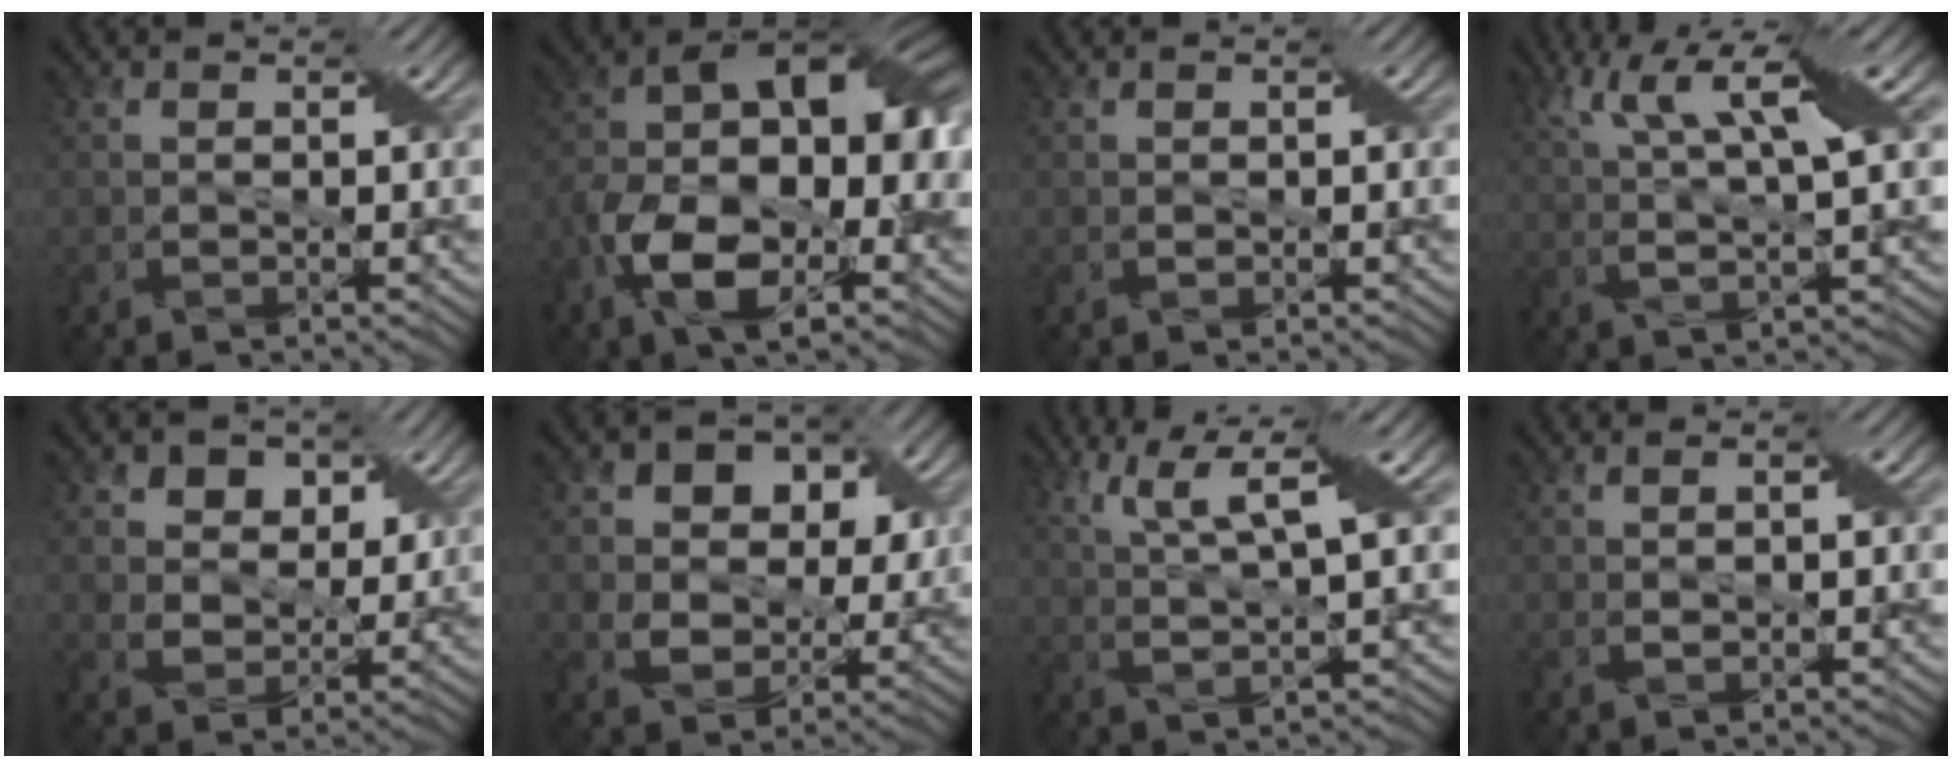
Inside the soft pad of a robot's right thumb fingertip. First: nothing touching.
{"total": 17.5, "force": [-5.1, 9.8, 13.6], "torque": [-0.234, -0.017, -0.089]}
{"total": 0.6, "force": [0.1, 0.3, 0.5], "torque": [-0.009, 0.001, 0.002]}
{"total": 9.3, "force": [3.9, 1.6, 8.3], "torque": [-0.161, 0.013, 0.076]}
{"total": 6.5, "force": [3.1, 4.6, 3.2], "torque": [-0.069, -0.016, 0.052]}
{"total": 10.8, "force": [3.3, 8.0, 6.6], "torque": [-0.125, 0.013, 0.045]}
{"total": 8.5, "force": [3.9, 1.3, 7.4], "torque": [-0.146, 0.007, 0.076]}
{"total": 1.7, "force": [0.6, 0.3, 1.6], "torque": [-0.028, 0.002, 0.015]}